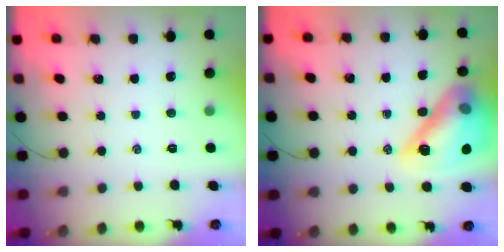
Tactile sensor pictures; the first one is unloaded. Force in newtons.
{"total": 19.9, "press": 19.8, "slide": 2.7}